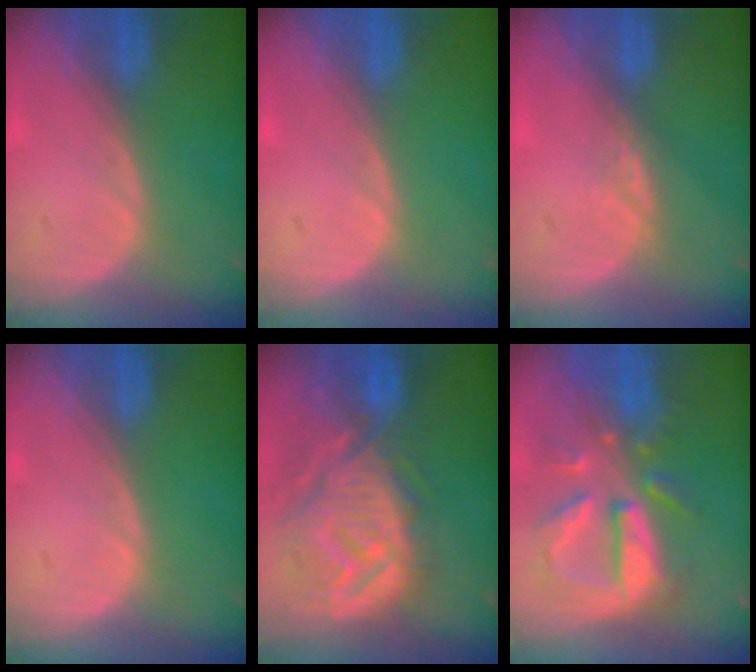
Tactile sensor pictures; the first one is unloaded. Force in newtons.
{"total": 0.0}
{"total": 2.0, "press": 1.5, "slide": 1.3}
{"total": 0.0}
{"total": 12.7, "press": 11.3, "slide": 5.9}
{"total": 10.7, "press": 9.4, "slide": 5.1}